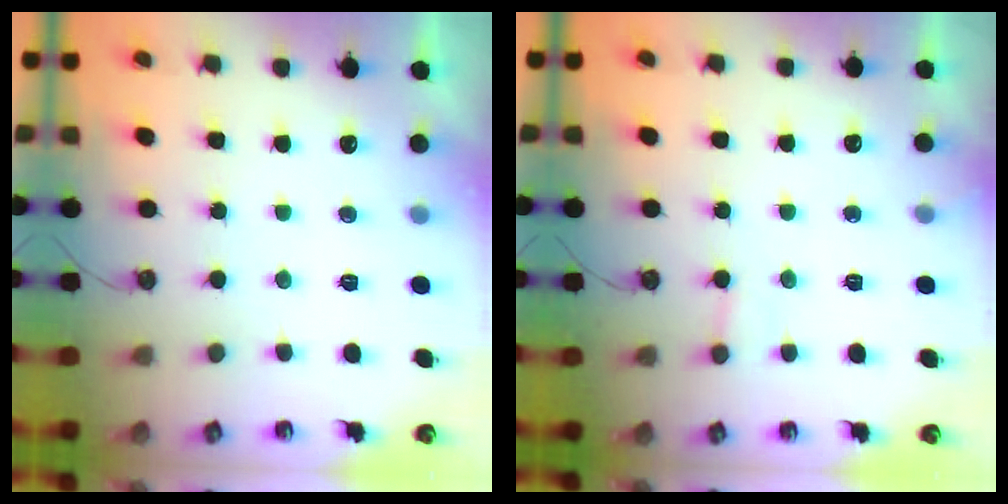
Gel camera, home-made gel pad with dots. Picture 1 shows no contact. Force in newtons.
{"total": 5.3, "press": 5.3, "slide": 0.3}